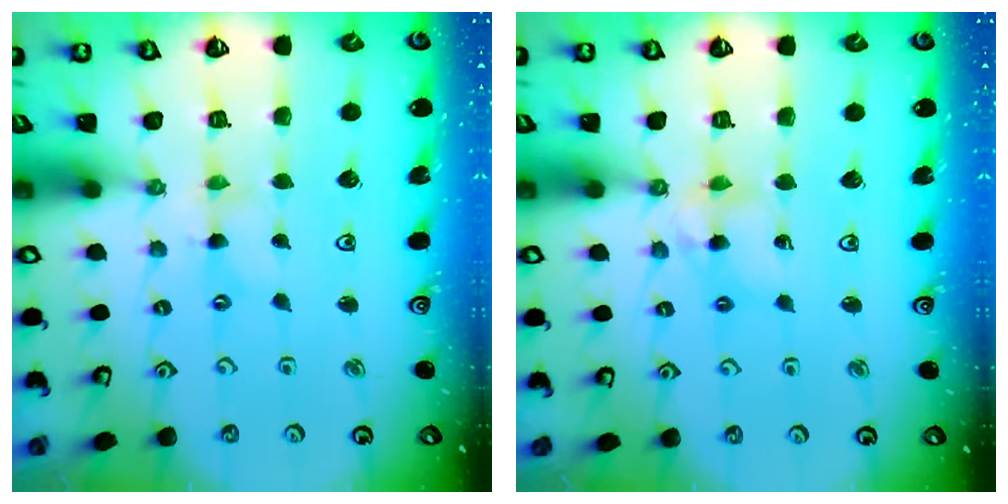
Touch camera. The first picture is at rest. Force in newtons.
{"total": 6.2, "press": 6.2, "slide": 0.4}